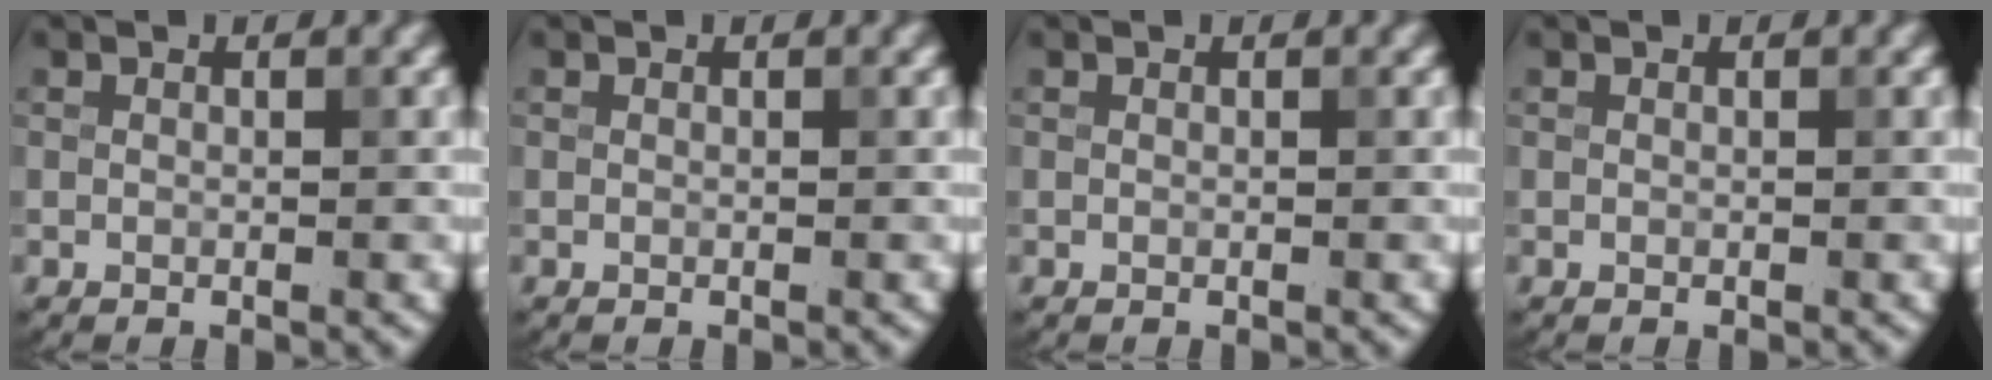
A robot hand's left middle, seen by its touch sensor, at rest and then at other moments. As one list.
[{"total": 0.0}, {"total": 0.0}, {"total": 0.0}]